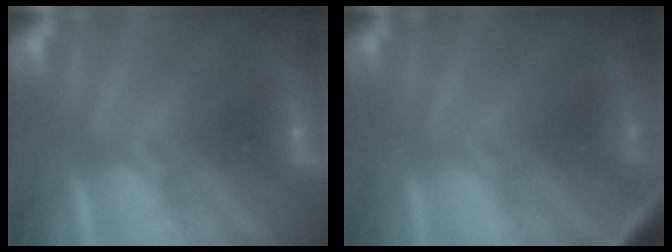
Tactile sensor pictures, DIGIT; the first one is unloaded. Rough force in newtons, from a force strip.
{"total": 3.0}